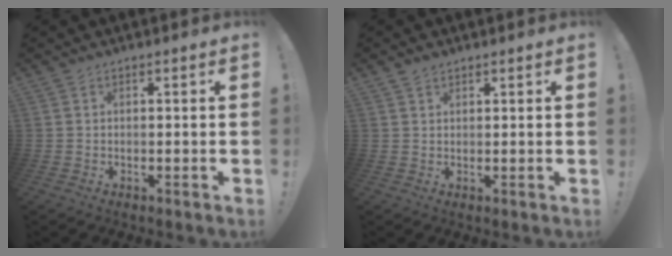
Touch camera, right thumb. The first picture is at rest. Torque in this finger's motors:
{"motor_torque": [-0.05, -0.02, 0.30, 0.15, 0.00]}